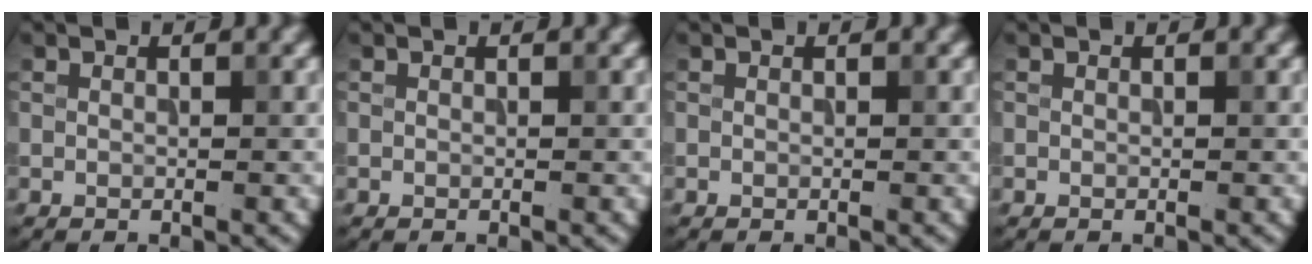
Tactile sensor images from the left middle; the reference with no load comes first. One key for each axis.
{"total": 0.0}
{"total": 0.0}
{"total": 0.0}